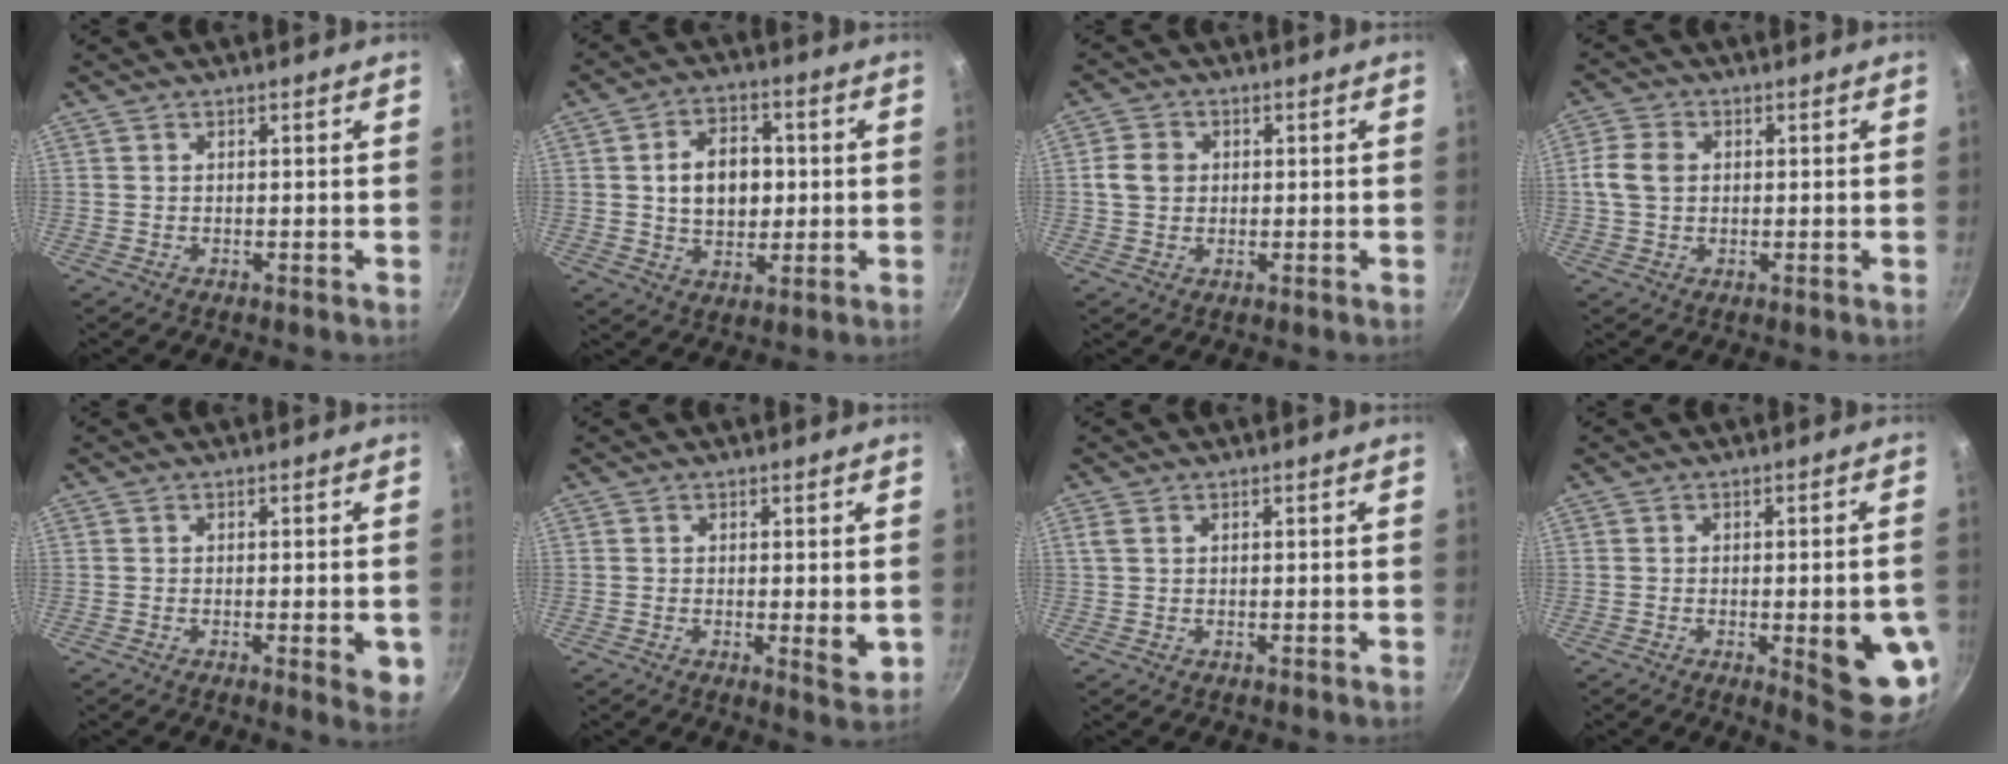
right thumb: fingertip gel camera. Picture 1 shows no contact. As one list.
[{"total": 10.5, "force": [0.8, 7.5, 7.3], "torque": [-0.088, 0.009, 0.012]}, {"total": 4.5, "force": [0.4, 3.8, 2.3], "torque": [-0.027, 0.006, 0.001]}, {"total": 5.5, "force": [0.5, 4.1, 3.6], "torque": [-0.062, 0.010, 0.004]}, {"total": 5.0, "force": [-1.2, 1.4, 4.7], "torque": [-0.051, -0.005, -0.016]}, {"total": 3.6, "force": [-0.1, 1.2, 3.4], "torque": [-0.052, -0.012, -0.001]}, {"total": 1.2, "force": [0.5, 0.8, 0.8], "torque": [-0.018, 0.003, 0.011]}, {"total": 12.4, "force": [-2.7, 3.7, 11.5], "torque": [-0.108, 0.003, -0.028]}]